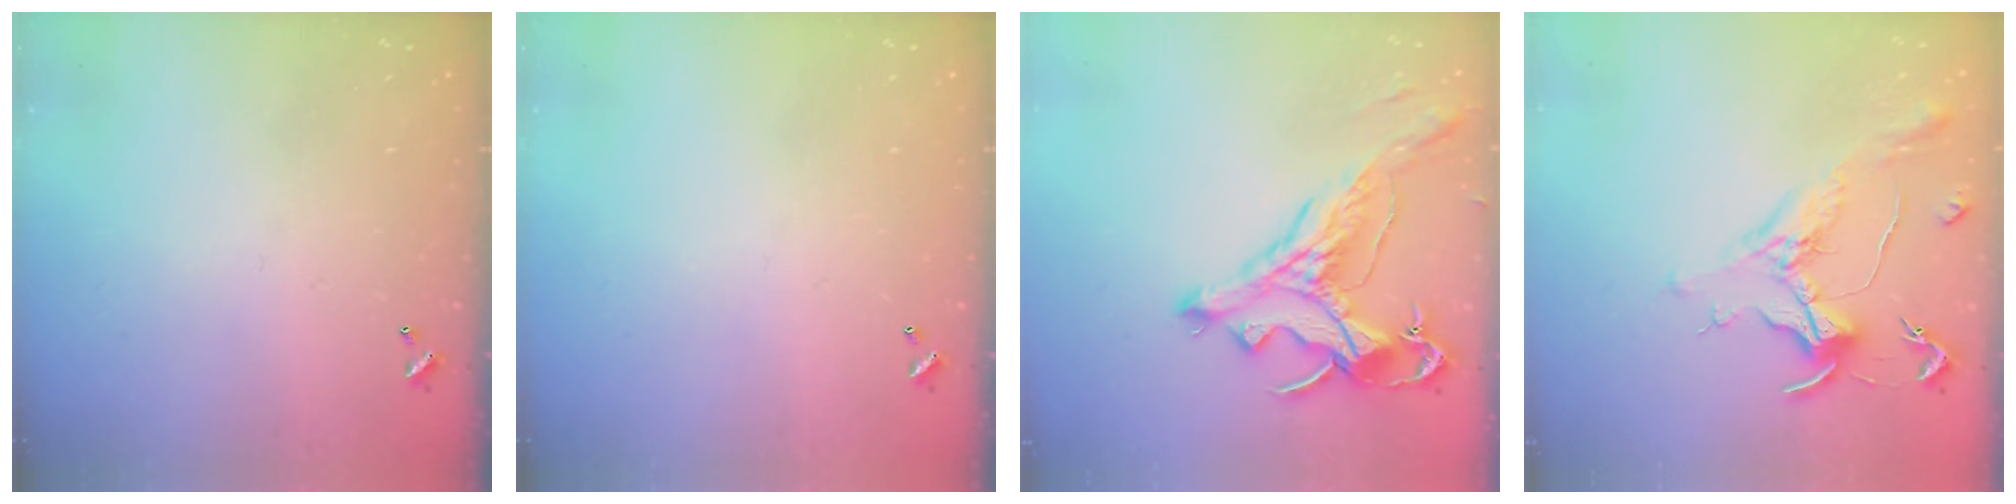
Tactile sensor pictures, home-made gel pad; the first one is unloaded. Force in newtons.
{"total": 0.0}
{"total": 3.2, "press": 2.8, "slide": 1.6}
{"total": 1.8, "press": 1.5, "slide": 0.9}